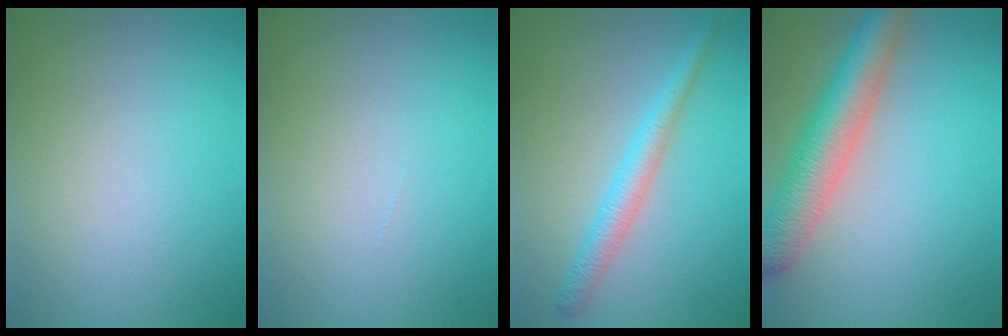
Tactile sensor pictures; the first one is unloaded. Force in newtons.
{"total": 0.0}
{"total": 2.9, "press": 2.9, "slide": 0.0}
{"total": 6.9, "press": 6.9, "slide": 0.2}